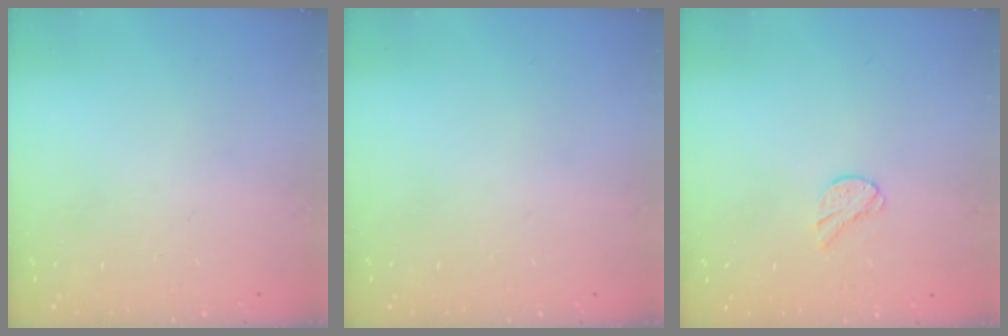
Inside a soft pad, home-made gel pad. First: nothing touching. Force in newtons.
{"total": 0.0}
{"total": 5.8, "press": 5.8, "slide": 0.6}